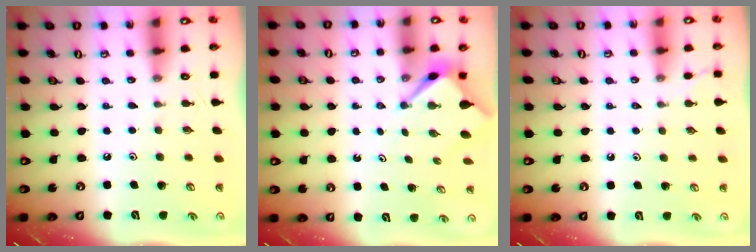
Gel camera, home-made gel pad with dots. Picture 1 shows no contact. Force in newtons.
{"total": 3.2, "press": 3.2, "slide": 0.2}
{"total": 1.3, "press": 1.3, "slide": 0.3}